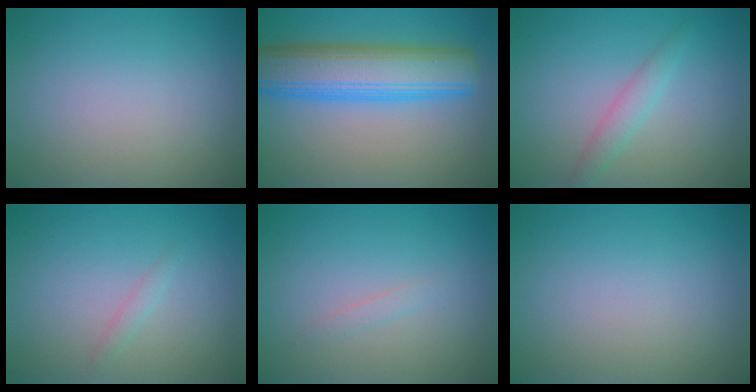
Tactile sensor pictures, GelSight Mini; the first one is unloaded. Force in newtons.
{"total": 8.6, "press": 8.6, "slide": 0.3}
{"total": 1.9, "press": 1.9, "slide": 0.0}
{"total": 0.8, "press": 0.8, "slide": 0.0}
{"total": 0.6, "press": 0.6, "slide": 0.0}
{"total": 0.0}